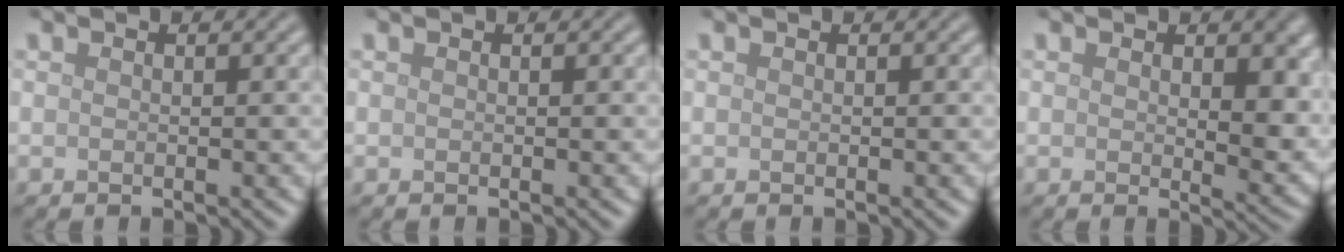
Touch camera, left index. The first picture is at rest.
{"total": 0.0}
{"total": 0.0}
{"total": 5.3, "force": [1.2, 2.7, 4.4], "torque": [-0.055, -0.015, 0.026]}